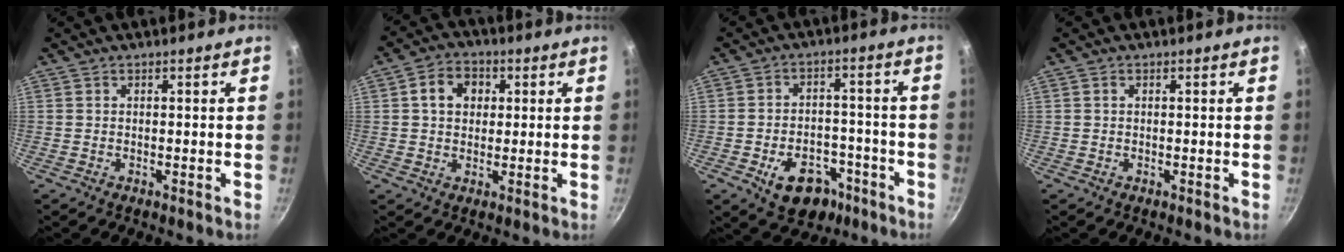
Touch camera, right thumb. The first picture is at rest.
{"total": 7.1, "force": [1.7, 5.6, 4.0], "torque": [-0.043, 0.008, 0.020]}
{"total": 11.3, "force": [-5.7, 7.5, 6.2], "torque": [-0.058, 0.041, -0.075]}
{"total": 0.5, "force": [0.1, 0.4, 0.3], "torque": [-0.005, 0.003, 0.002]}